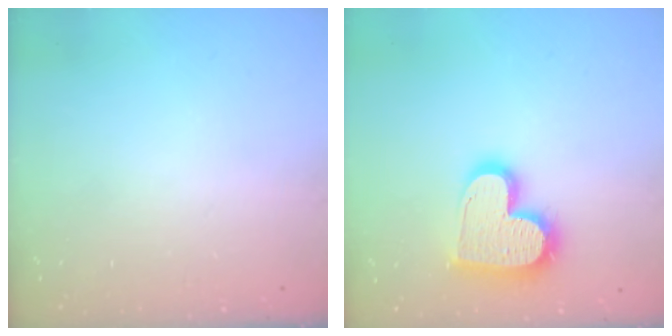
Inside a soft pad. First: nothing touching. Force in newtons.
{"total": 17.5, "press": 17.4, "slide": 1.3}